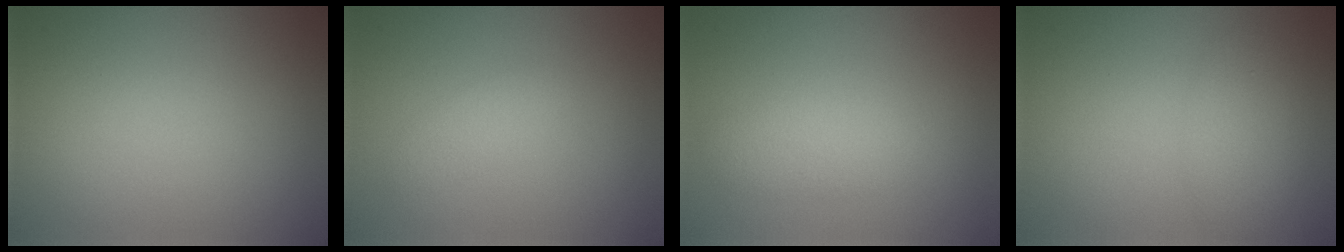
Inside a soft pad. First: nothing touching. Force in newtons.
{"total": 1.2, "press": 1.1, "slide": 0.1}
{"total": 2.1, "press": 2.1, "slide": 0.1}
{"total": 2.1, "press": 2.1, "slide": 0.1}